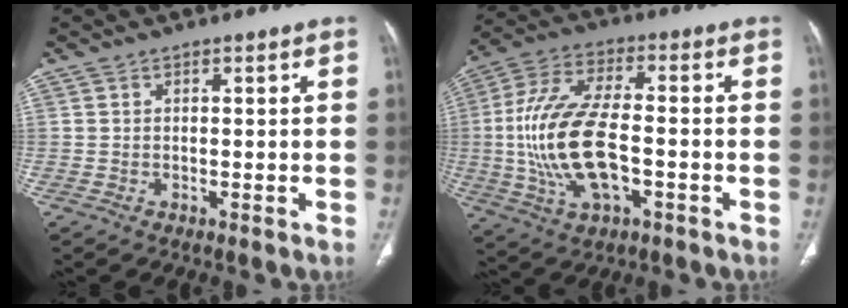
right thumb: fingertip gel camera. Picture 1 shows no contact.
{"total": 18.1, "force": [-2.6, 8.5, 15.7], "torque": [-0.326, 0.020, -0.045]}